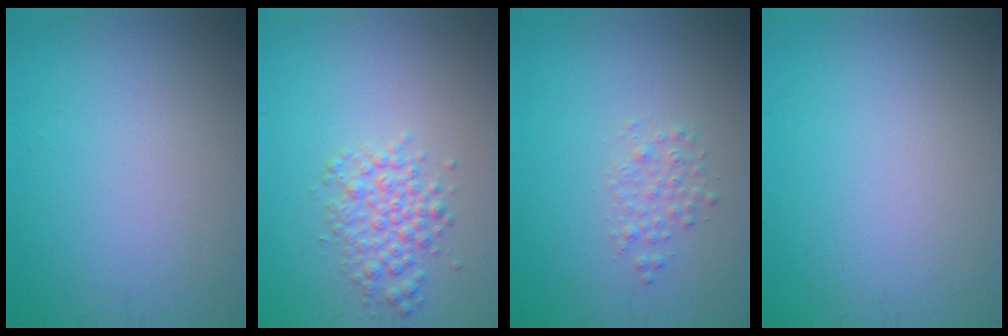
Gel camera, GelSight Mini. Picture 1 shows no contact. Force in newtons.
{"total": 3.0, "press": 3.0, "slide": 0.1}
{"total": 1.4, "press": 1.4, "slide": 0.0}
{"total": 0.0}